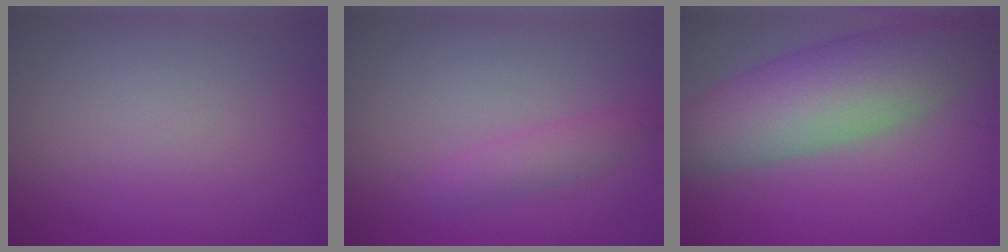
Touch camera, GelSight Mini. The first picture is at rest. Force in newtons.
{"total": 2.0, "press": 2.0, "slide": 0.1}
{"total": 10.5, "press": 10.4, "slide": 0.7}